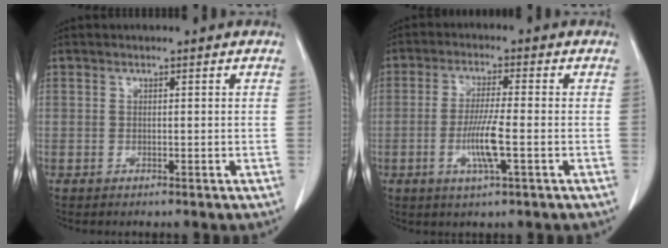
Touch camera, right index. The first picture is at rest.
{"total": 6.6, "force": [-1.8, 0.1, 6.4], "torque": [-0.124, -0.009, -0.033]}